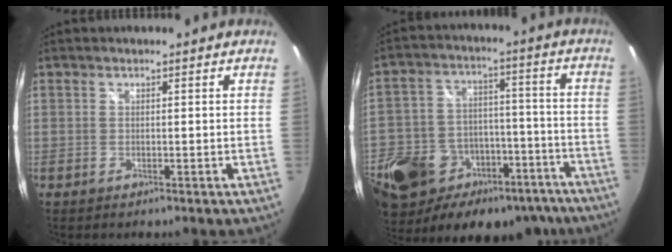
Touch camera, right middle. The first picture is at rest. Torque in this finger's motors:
{"motor_torque": [1.07, -1.07, 0.40, 0.21]}